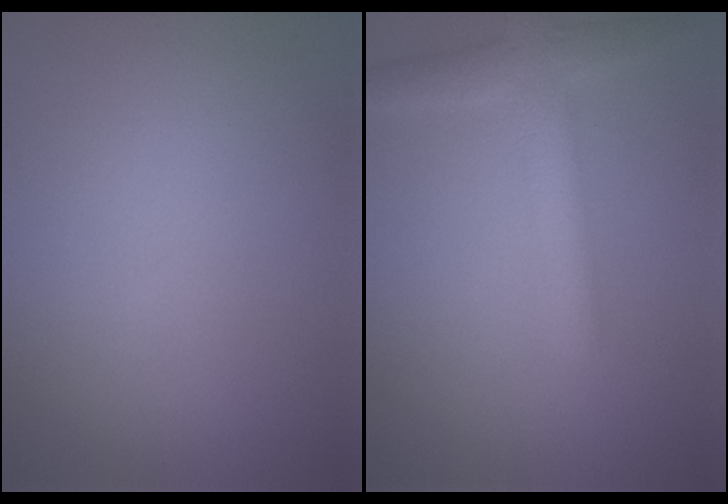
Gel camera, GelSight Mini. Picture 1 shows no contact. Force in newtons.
{"total": 3.4, "press": 3.4, "slide": 0.3}